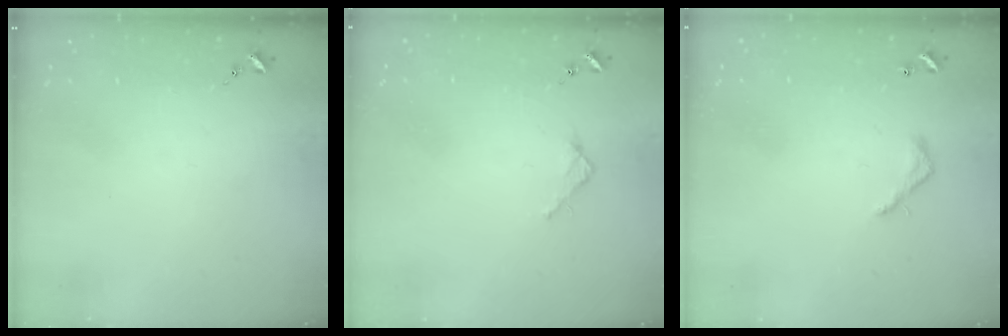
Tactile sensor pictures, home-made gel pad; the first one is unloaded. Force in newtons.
{"total": 2.4, "press": 2.3, "slide": 0.3}
{"total": 4.1, "press": 4.1, "slide": 0.3}